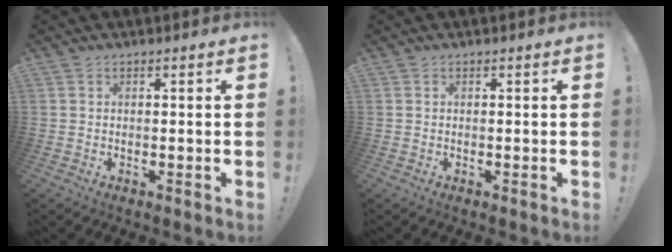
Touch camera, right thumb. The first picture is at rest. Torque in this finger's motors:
{"motor_torque": [-0.01, -0.01, 0.00, 0.00, 0.00]}